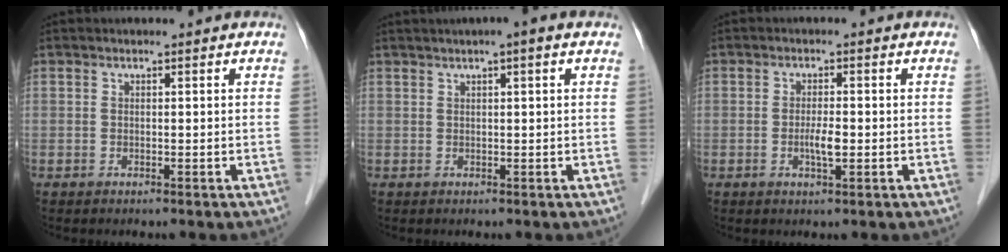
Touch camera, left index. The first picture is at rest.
{"total": 2.9, "force": [1.6, 0.0, 2.5], "torque": [-0.043, 0.009, 0.022]}
{"total": 2.7, "force": [-0.6, 0.5, 2.6], "torque": [-0.053, -0.003, -0.011]}